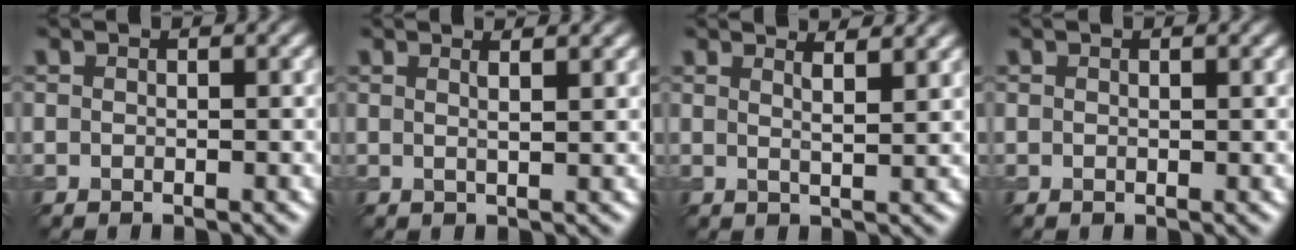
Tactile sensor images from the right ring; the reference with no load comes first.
{"total": 1.6, "force": [1.2, 0.4, 1.0], "torque": [-0.019, 0.010, -0.002]}
{"total": 3.6, "force": [2.8, 1.0, 2.0], "torque": [-0.022, 0.024, 0.018]}
{"total": 0.0}